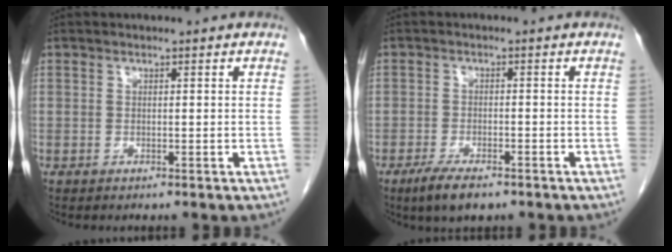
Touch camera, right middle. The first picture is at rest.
{"total": 4.9, "force": [-3.4, 1.5, 3.2], "torque": [-0.062, -0.007, -0.057]}